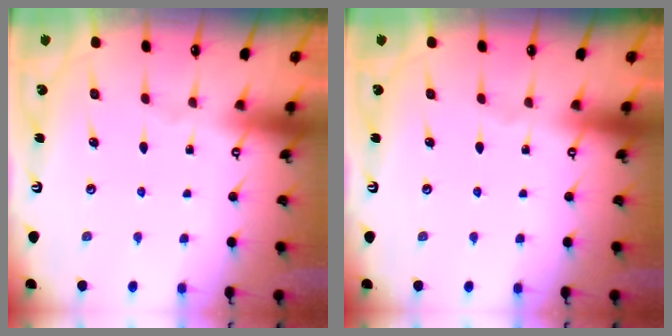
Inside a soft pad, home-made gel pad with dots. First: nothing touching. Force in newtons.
{"total": 0.0}